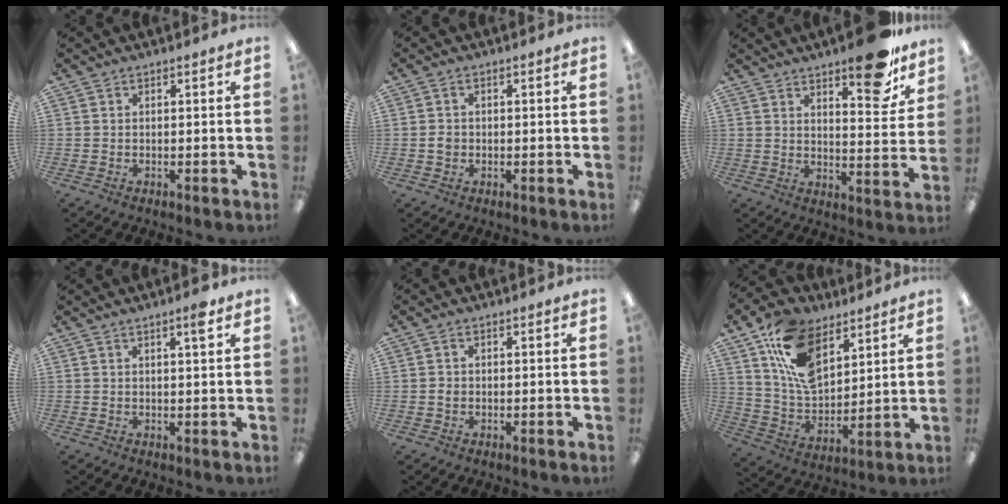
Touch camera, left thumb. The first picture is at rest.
{"total": 1.7, "force": [-0.2, 1.4, 1.0], "torque": [-0.019, 0.005, -0.006]}
{"total": 13.7, "force": [10.0, 4.6, 8.2], "torque": [-0.089, -0.069, 0.164]}
{"total": 3.5, "force": [2.2, 0.5, 2.7], "torque": [-0.034, -0.007, 0.030]}
{"total": 1.1, "force": [-0.1, 0.9, 0.7], "torque": [-0.013, 0.004, -0.004]}
{"total": 16.5, "force": [9.0, 10.0, 9.7], "torque": [-0.190, -0.026, 0.170]}